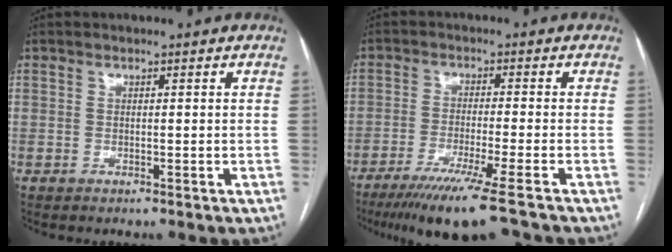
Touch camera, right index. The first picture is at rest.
{"total": 11.0, "force": [-8.2, -1.1, 7.2], "torque": [-0.105, -0.032, -0.130]}